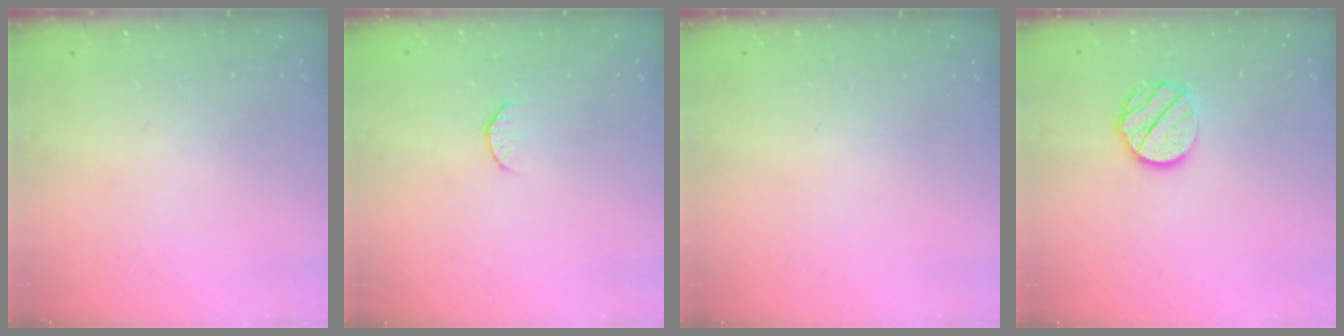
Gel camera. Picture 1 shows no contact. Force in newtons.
{"total": 6.8, "press": 6.7, "slide": 0.8}
{"total": 0.0}
{"total": 10.5, "press": 10.4, "slide": 0.7}